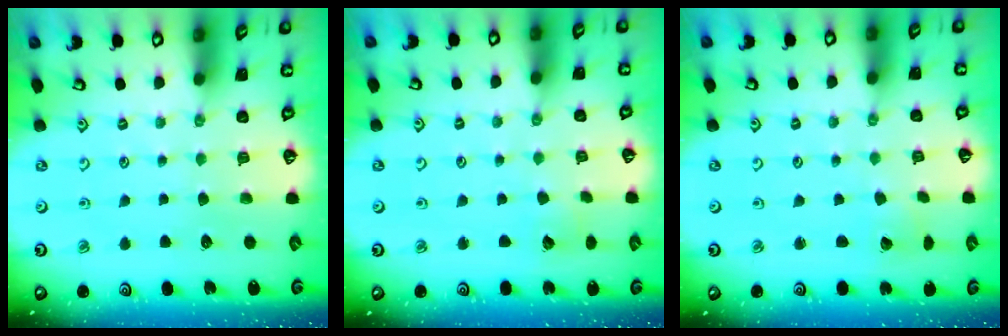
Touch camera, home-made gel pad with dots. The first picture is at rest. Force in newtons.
{"total": 3.5, "press": 3.5, "slide": 0.5}
{"total": 2.0, "press": 2.0, "slide": 0.1}